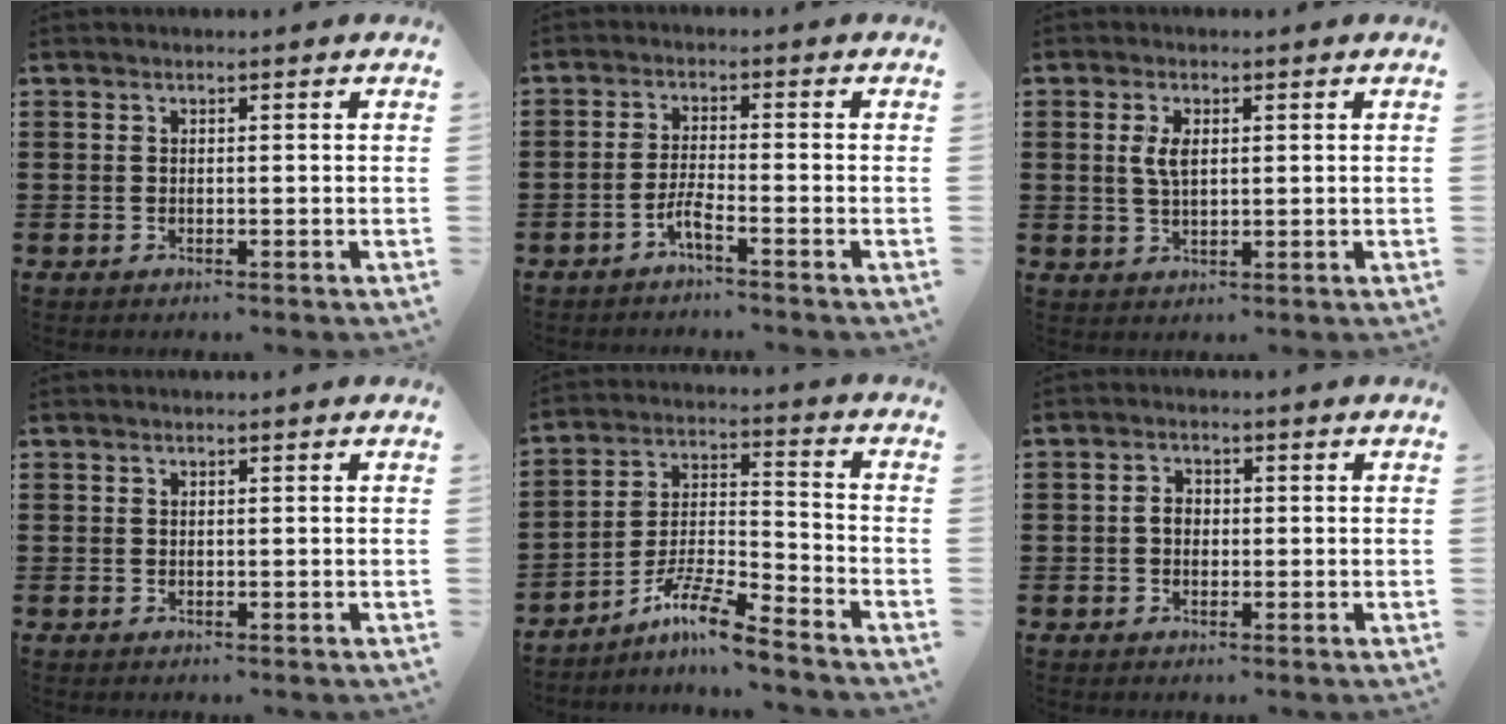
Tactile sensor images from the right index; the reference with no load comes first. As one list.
[{"total": 2.8, "force": [-2.0, 0.0, 1.9], "torque": [-0.050, -0.002, -0.042]}, {"total": 3.5, "force": [0.8, 1.6, 3.0], "torque": [-0.063, 0.007, 0.013]}, {"total": 0.0}, {"total": 9.0, "force": [-7.6, 0.3, 4.7], "torque": [-0.107, -0.002, -0.153]}, {"total": 2.1, "force": [-0.2, 1.4, 1.4], "torque": [-0.029, 0.004, -0.005]}]